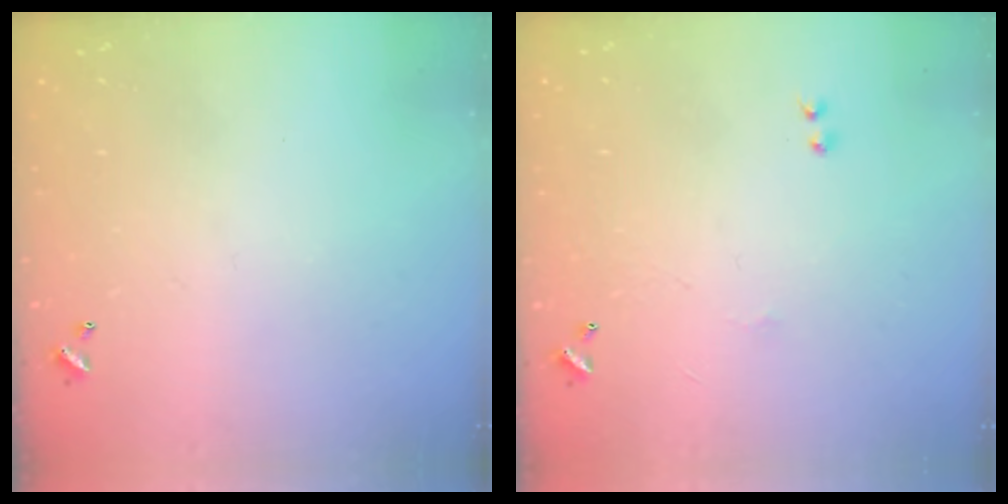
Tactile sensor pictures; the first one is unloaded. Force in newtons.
{"total": 0.9, "press": 0.8, "slide": 0.5}